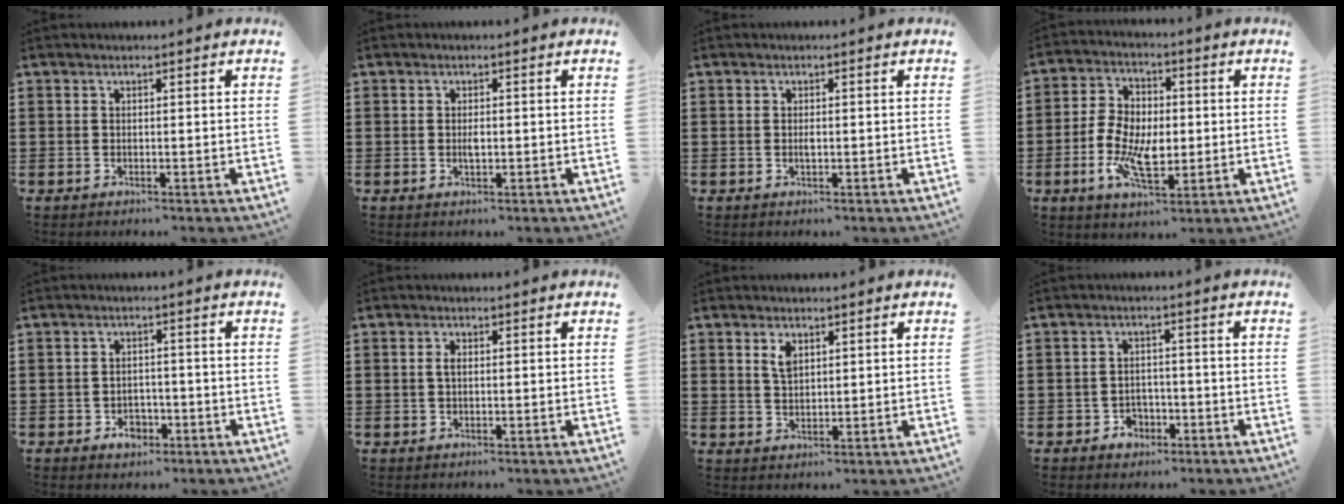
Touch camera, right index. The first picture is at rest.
{"total": 1.7, "force": [-0.1, 0.6, 1.6], "torque": [-0.029, 0.001, -0.003]}
{"total": 1.1, "force": [-0.1, 0.4, 1.0], "torque": [-0.019, 0.001, -0.003]}
{"total": 8.9, "force": [-1.7, 5.1, 7.0], "torque": [-0.159, 0.006, -0.038]}
{"total": 2.9, "force": [-1.7, 1.9, 1.4], "torque": [-0.028, 0.001, -0.033]}
{"total": 1.5, "force": [0.1, 0.7, 1.4], "torque": [-0.029, 0.003, 0.001]}
{"total": 2.7, "force": [1.4, 1.3, 1.8], "torque": [-0.042, 0.004, 0.026]}
{"total": 2.6, "force": [-1.8, 1.7, 0.6], "torque": [-0.017, 0.003, -0.039]}